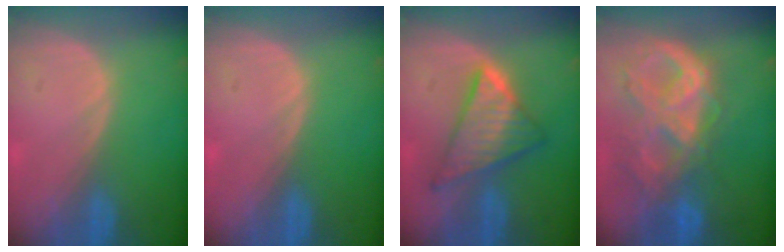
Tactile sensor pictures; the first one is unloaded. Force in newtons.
{"total": 0.0}
{"total": 8.2, "press": 8.1, "slide": 0.5}
{"total": 10.5, "press": 8.9, "slide": 5.7}